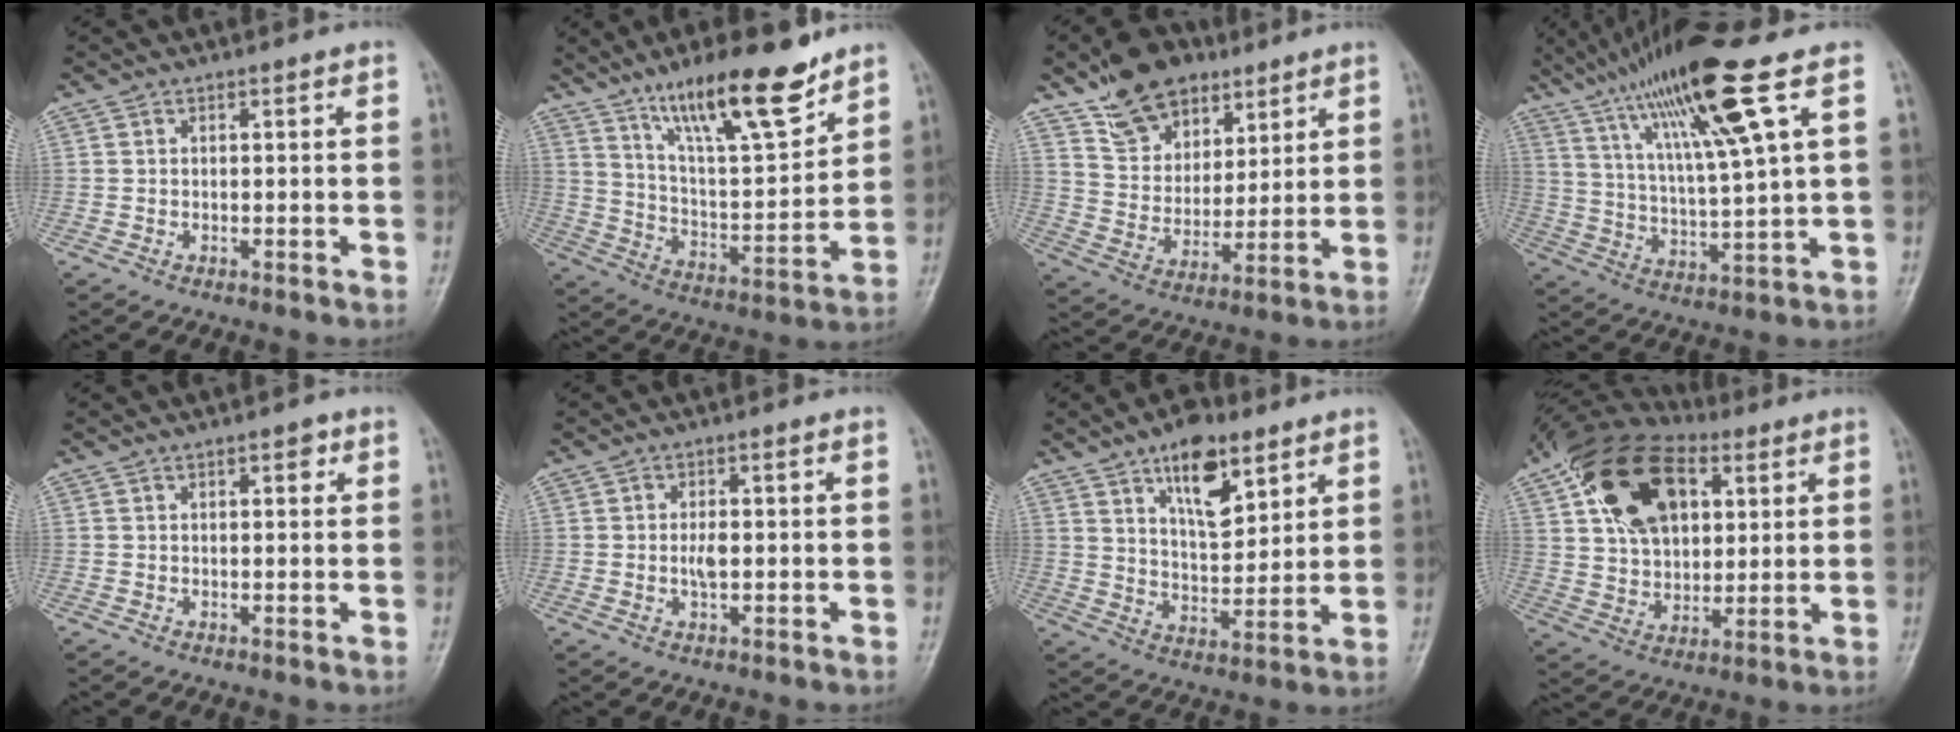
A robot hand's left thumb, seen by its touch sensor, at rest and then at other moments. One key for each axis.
{"total": 18.8, "fx": 13.0, "fy": 4.8, "fz": 12.8, "tx": -0.180, "ty": -0.074, "tz": 0.229}
{"total": 14.3, "fx": 9.3, "fy": 8.9, "fz": 6.3, "tx": -0.072, "ty": -0.037, "tz": 0.168}
{"total": 18.6, "fx": 9.6, "fy": 1.5, "fz": 15.9, "tx": -0.287, "ty": -0.021, "tz": 0.172}
{"total": 2.0, "fx": 0.9, "fy": 0.9, "fz": 1.5, "tx": -0.014, "ty": 0.000, "tz": 0.010}
{"total": 3.0, "fx": -0.2, "fy": 1.4, "fz": 2.7, "tx": -0.051, "ty": 0.004, "tz": -0.004}
{"total": 12.4, "fx": 7.0, "fy": 5.8, "fz": 8.4, "tx": -0.108, "ty": -0.041, "tz": 0.120}
{"total": 20.2, "fx": 7.5, "fy": 12.6, "fz": 13.9, "tx": -0.225, "ty": -0.005, "tz": 0.127}